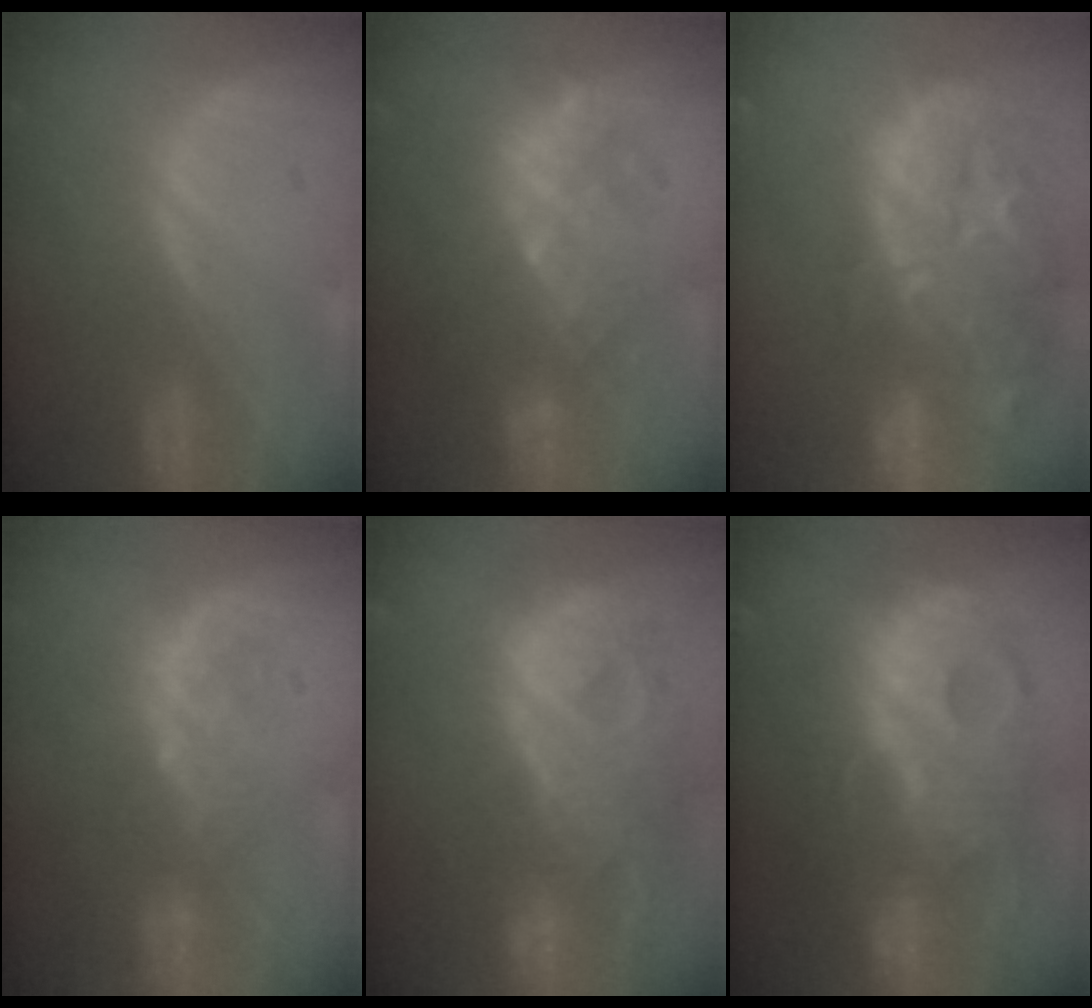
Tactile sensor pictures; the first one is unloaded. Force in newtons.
{"total": 9.3, "press": 8.6, "slide": 3.6}
{"total": 15.2, "press": 12.0, "slide": 9.3}
{"total": 4.8, "press": 4.3, "slide": 2.1}
{"total": 12.8, "press": 10.9, "slide": 6.8}
{"total": 13.7, "press": 13.7, "slide": 1.2}